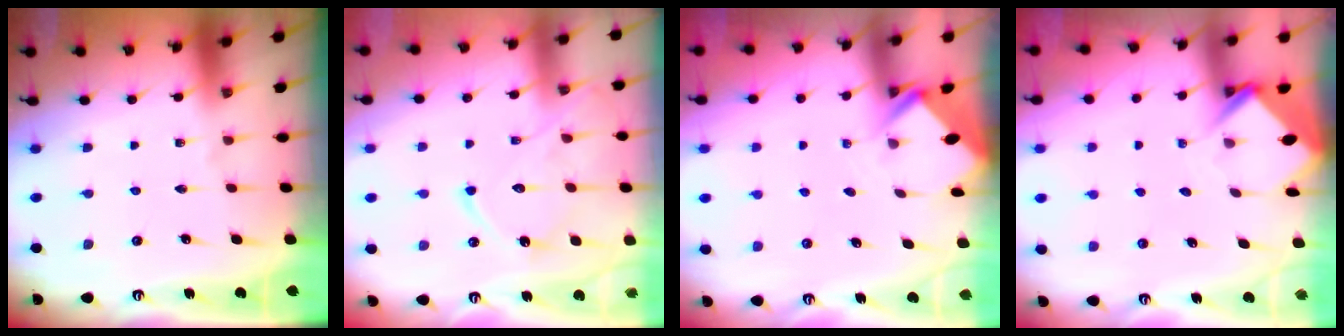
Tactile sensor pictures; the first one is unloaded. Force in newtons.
{"total": 13.2, "press": 13.2, "slide": 1.1}
{"total": 2.2, "press": 2.2, "slide": 0.1}
{"total": 3.8, "press": 3.8, "slide": 0.3}